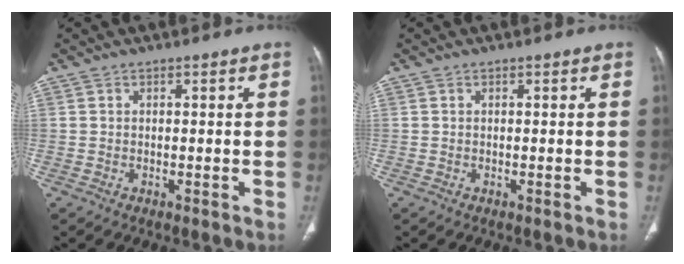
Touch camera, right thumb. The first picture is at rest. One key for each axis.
{"total": 0.0}